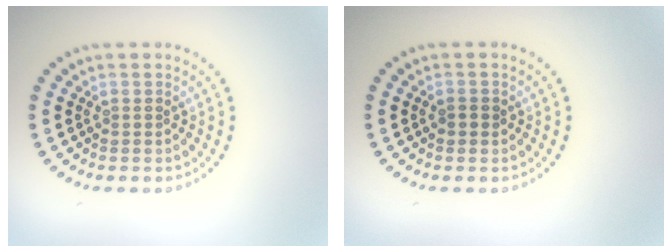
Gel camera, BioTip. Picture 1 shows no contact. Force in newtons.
{"total": 1.1, "press": 1.1, "slide": 0.2}